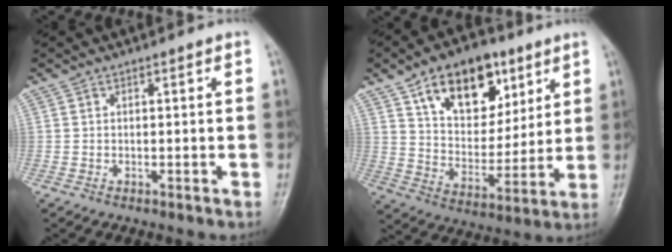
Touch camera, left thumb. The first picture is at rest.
{"total": 17.2, "force": [9.0, 10.5, 10.2], "torque": [-0.111, -0.040, 0.157]}